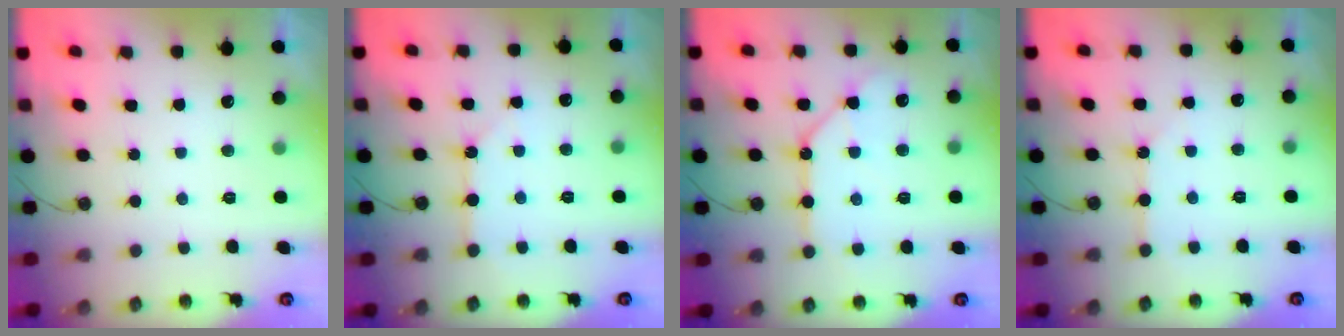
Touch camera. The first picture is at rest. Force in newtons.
{"total": 3.4, "press": 3.4, "slide": 0.1}
{"total": 9.2, "press": 9.2, "slide": 0.9}
{"total": 2.4, "press": 2.4, "slide": 0.2}